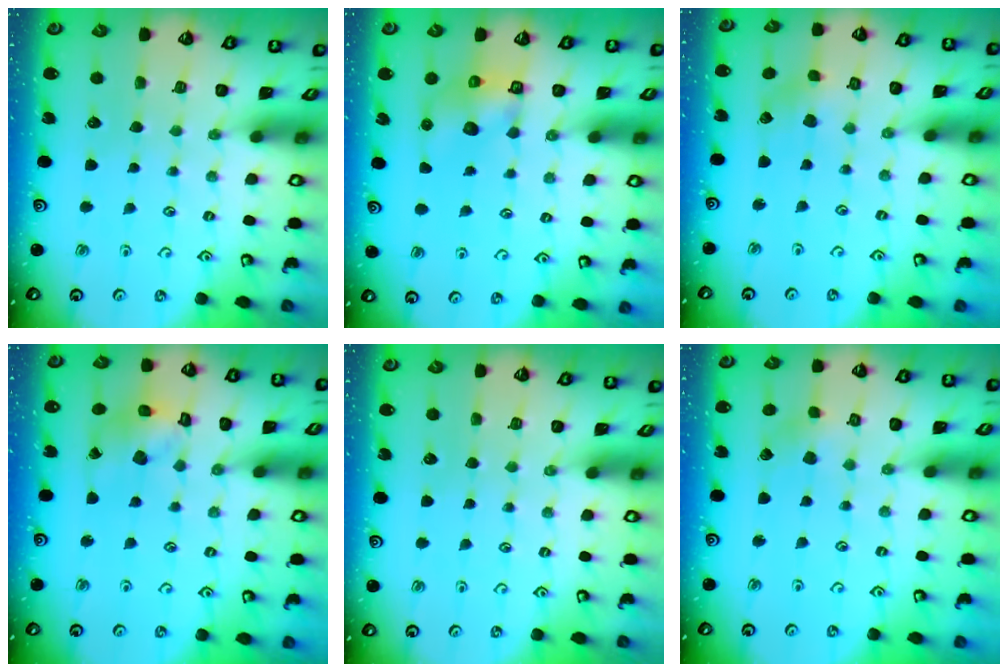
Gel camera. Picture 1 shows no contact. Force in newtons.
{"total": 6.8, "press": 6.8, "slide": 0.7}
{"total": 1.9, "press": 1.9, "slide": 0.3}
{"total": 10.8, "press": 10.7, "slide": 1.1}
{"total": 0.0}
{"total": 3.2, "press": 3.2, "slide": 0.3}